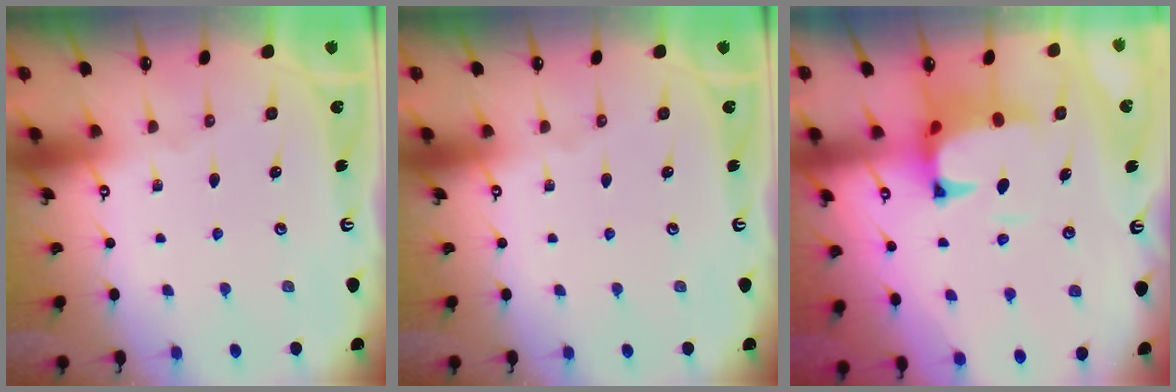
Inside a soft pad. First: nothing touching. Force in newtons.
{"total": 0.0}
{"total": 2.8, "press": 2.6, "slide": 1.2}